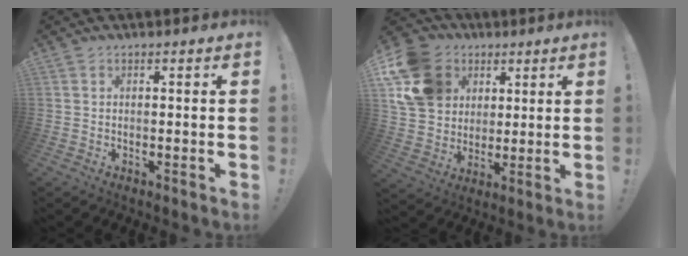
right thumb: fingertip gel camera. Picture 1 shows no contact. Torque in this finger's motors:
{"motor_torque": [1.92, 2.26, 1.15, 0.20, 0.16]}